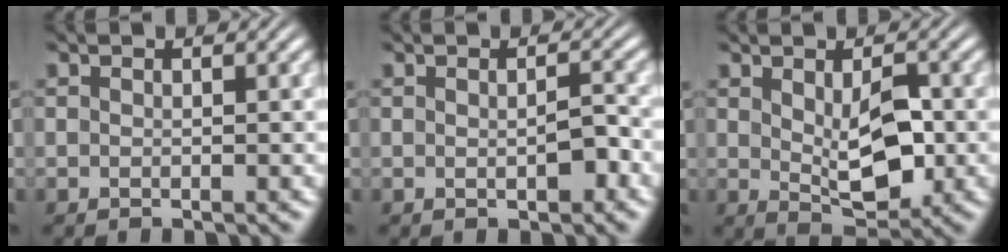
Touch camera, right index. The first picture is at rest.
{"total": 1.4, "force": [-0.5, 0.4, 1.2], "torque": [-0.014, -0.005, -0.009]}
{"total": 4.5, "force": [0.3, 1.8, 4.1], "torque": [-0.059, -0.019, 0.014]}